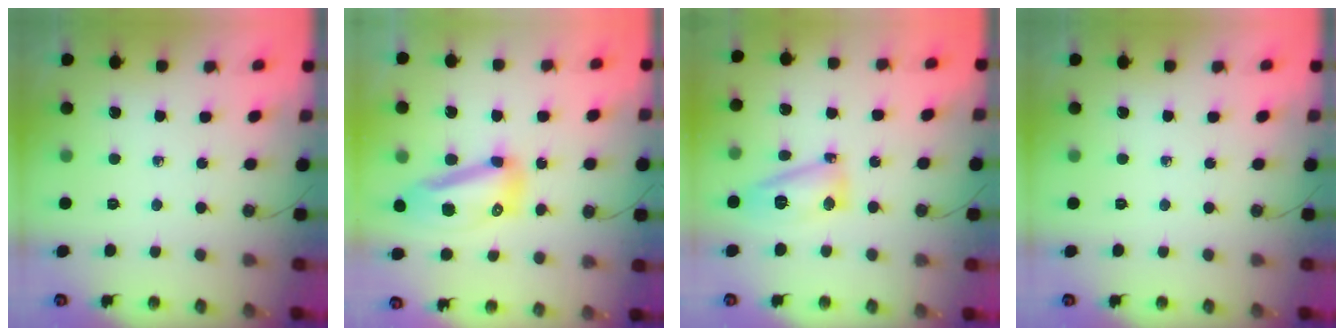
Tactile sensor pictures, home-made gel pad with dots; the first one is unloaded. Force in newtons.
{"total": 11.9, "press": 11.8, "slide": 1.3}
{"total": 10.5, "press": 10.5, "slide": 0.8}
{"total": 0.0}